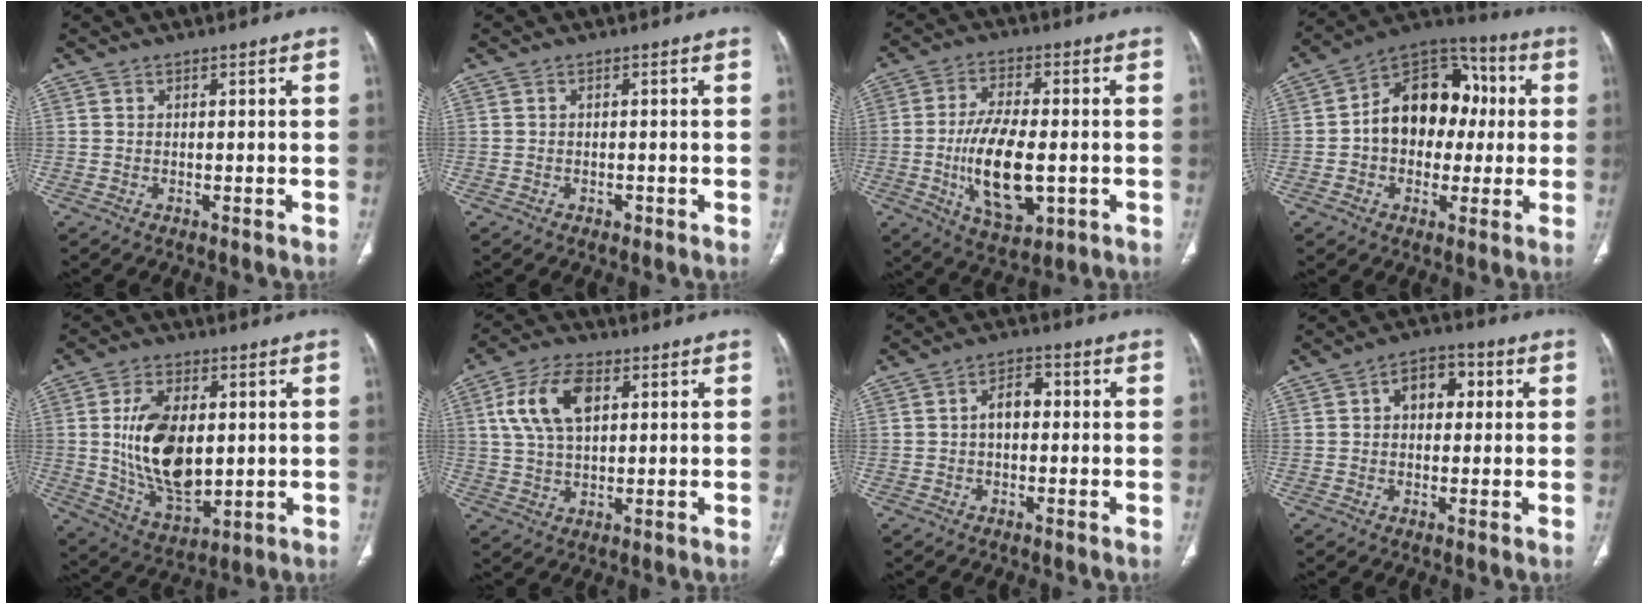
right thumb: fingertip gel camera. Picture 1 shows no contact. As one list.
[{"total": 0.8, "force": [-0.5, 0.6, 0.3], "torque": [-0.003, 0.001, -0.006]}, {"total": 14.2, "force": [-2.4, 6.5, 12.4], "torque": [-0.219, -0.004, -0.032]}, {"total": 16.7, "force": [0.8, 12.3, 11.4], "torque": [-0.125, 0.038, 0.002]}, {"total": 16.3, "force": [1.3, 9.3, 13.3], "torque": [-0.223, -0.015, 0.038]}, {"total": 11.0, "force": [3.4, 6.1, 8.5], "torque": [-0.163, 0.005, 0.063]}, {"total": 4.3, "force": [0.0, 2.7, 3.4], "torque": [-0.047, 0.017, -0.007]}, {"total": 7.0, "force": [1.5, 4.7, 4.9], "torque": [-0.045, 0.015, 0.017]}]